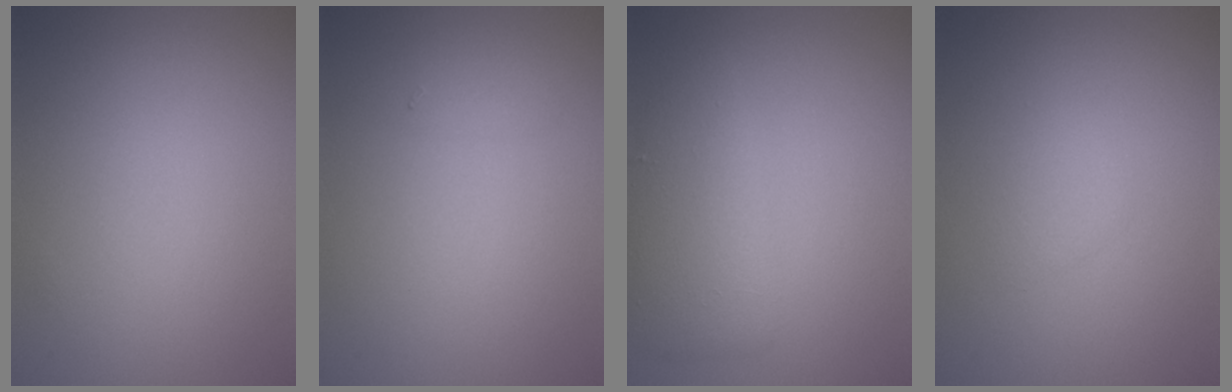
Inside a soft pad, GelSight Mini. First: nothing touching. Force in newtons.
{"total": 0.6, "press": 0.6, "slide": 0.0}
{"total": 4.0, "press": 4.0, "slide": 0.1}
{"total": 1.1, "press": 1.1, "slide": 0.0}